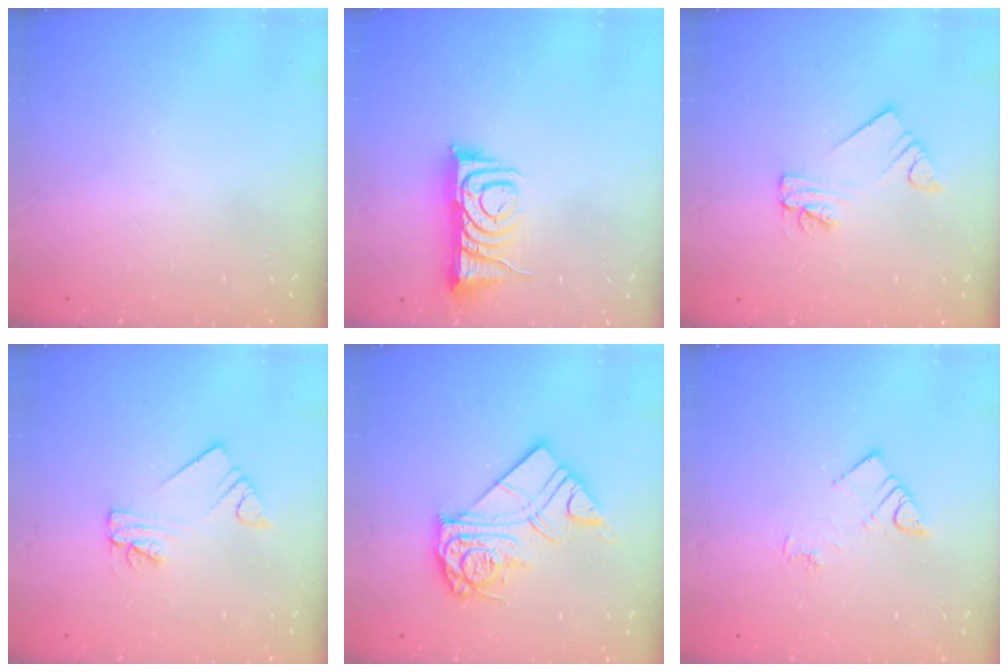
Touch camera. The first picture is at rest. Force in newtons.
{"total": 8.4, "press": 8.3, "slide": 1.0}
{"total": 2.2, "press": 2.2, "slide": 0.1}
{"total": 2.2, "press": 2.2, "slide": 0.1}
{"total": 13.7, "press": 13.6, "slide": 1.4}
{"total": 5.0, "press": 5.0, "slide": 0.2}